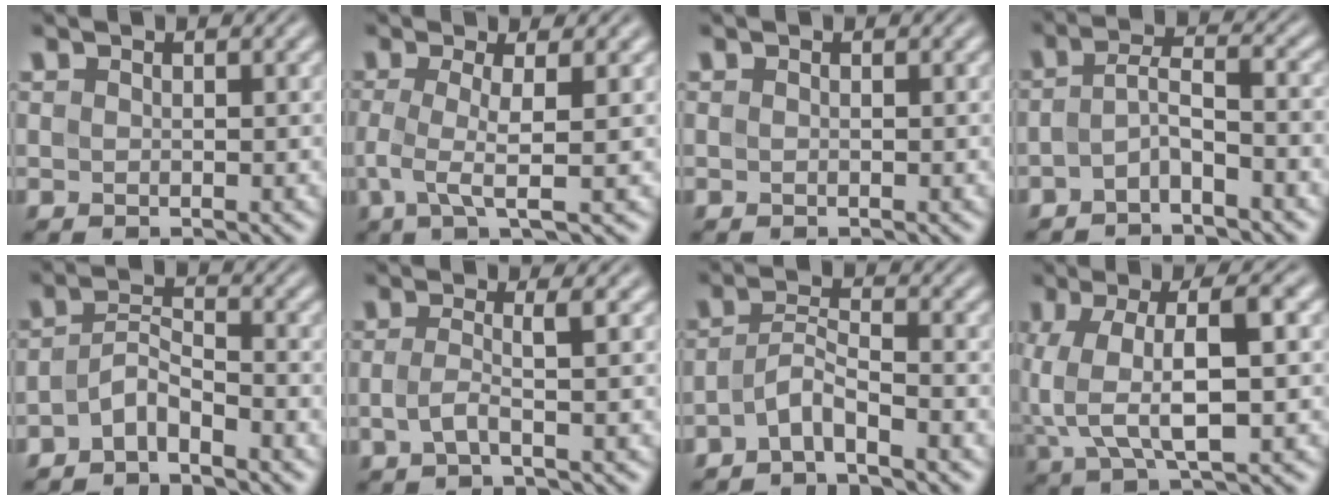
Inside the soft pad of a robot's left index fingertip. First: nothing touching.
{"total": 3.4, "force": [-0.4, 0.5, 3.4], "torque": [-0.072, -0.005, -0.009]}
{"total": 0.0}
{"total": 2.8, "force": [-1.6, 0.8, 2.2], "torque": [-0.046, 0.009, -0.038]}
{"total": 2.7, "force": [-2.1, 0.8, 1.5], "torque": [-0.031, 0.011, -0.047]}
{"total": 2.2, "force": [-0.3, 0.4, 2.2], "torque": [-0.045, -0.001, -0.009]}
{"total": 2.6, "force": [-2.0, 0.4, 1.7], "torque": [-0.036, 0.006, -0.046]}
{"total": 7.7, "force": [0.3, 2.8, 7.2], "torque": [-0.148, 0.010, 0.002]}